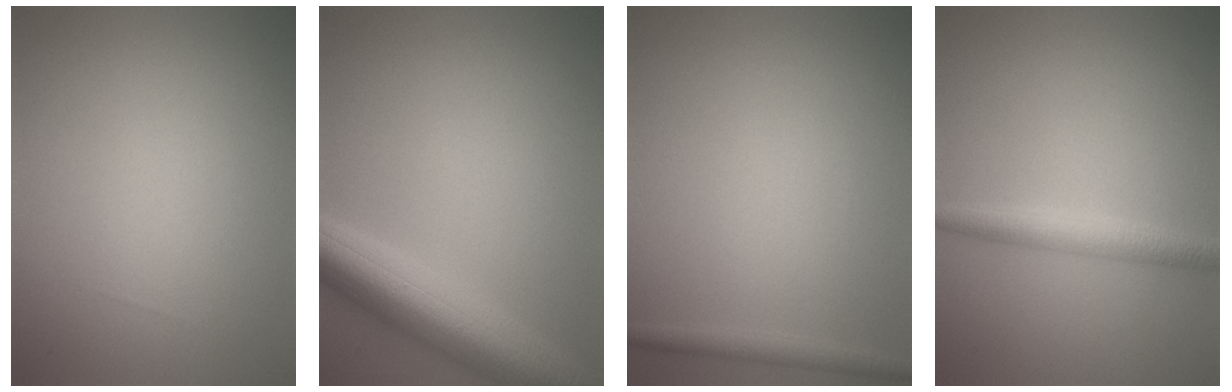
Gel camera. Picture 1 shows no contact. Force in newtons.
{"total": 8.0, "press": 8.0, "slide": 0.4}
{"total": 1.4, "press": 1.4, "slide": 0.1}
{"total": 2.6, "press": 2.6, "slide": 0.0}